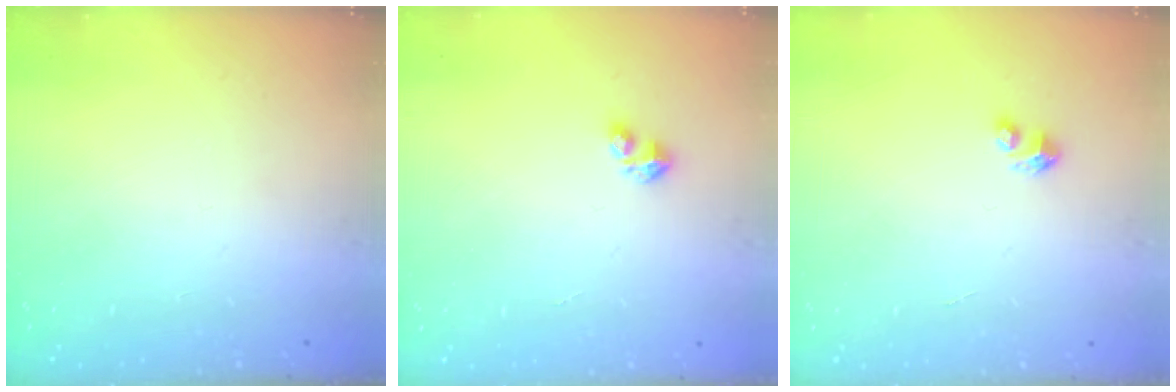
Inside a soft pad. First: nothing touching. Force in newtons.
{"total": 2.9, "press": 2.9, "slide": 0.5}
{"total": 2.8, "press": 2.8, "slide": 0.1}